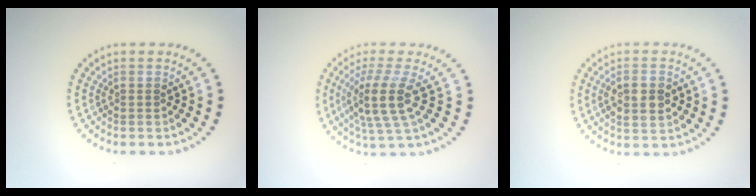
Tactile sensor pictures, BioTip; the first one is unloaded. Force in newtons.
{"total": 4.2, "press": 3.2, "slide": 2.8}
{"total": 2.9, "press": 2.9, "slide": 0.4}